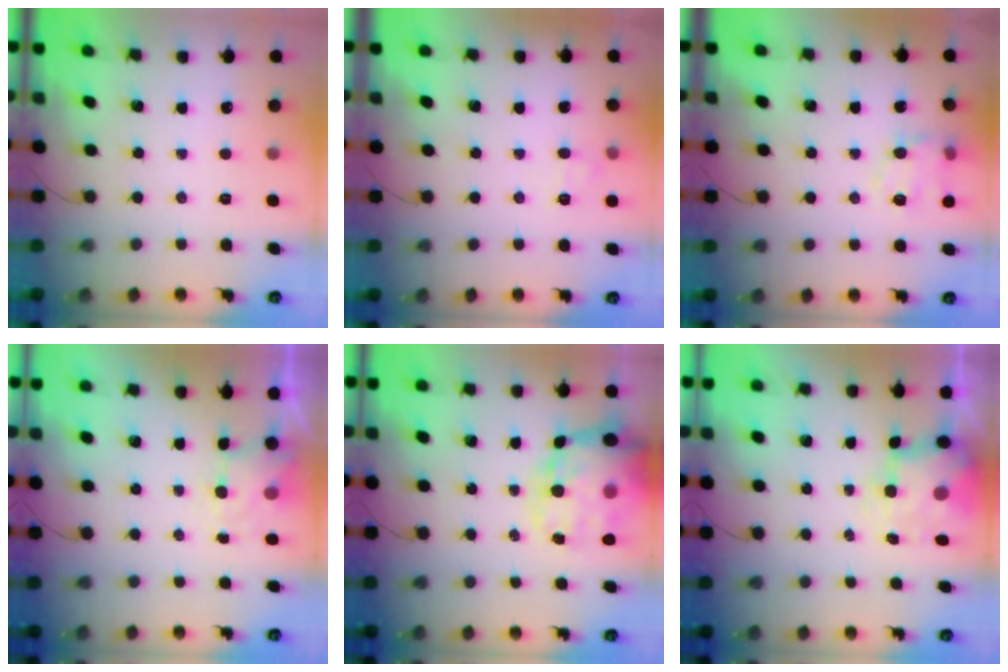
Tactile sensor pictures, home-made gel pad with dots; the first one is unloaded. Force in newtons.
{"total": 6.2, "press": 6.1, "slide": 1.5}
{"total": 10.1, "press": 10.1, "slide": 0.8}
{"total": 4.3, "press": 4.2, "slide": 1.0}
{"total": 21.9, "press": 21.1, "slide": 5.9}
{"total": 7.8, "press": 7.7, "slide": 1.3}